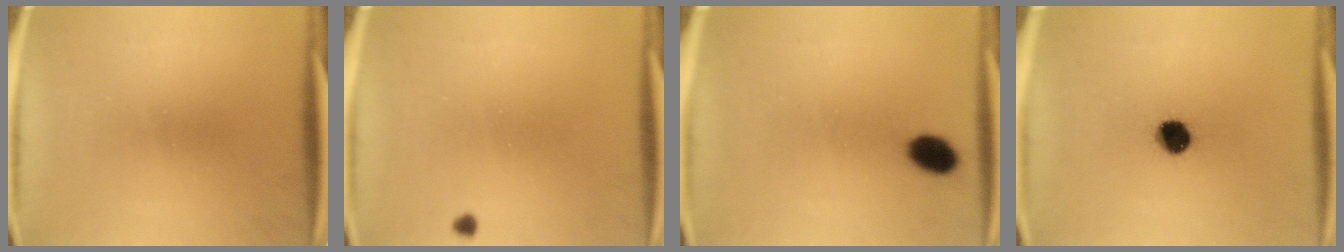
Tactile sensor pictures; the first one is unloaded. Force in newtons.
{"total": 0.7}
{"total": 5.2}
{"total": 6.5}